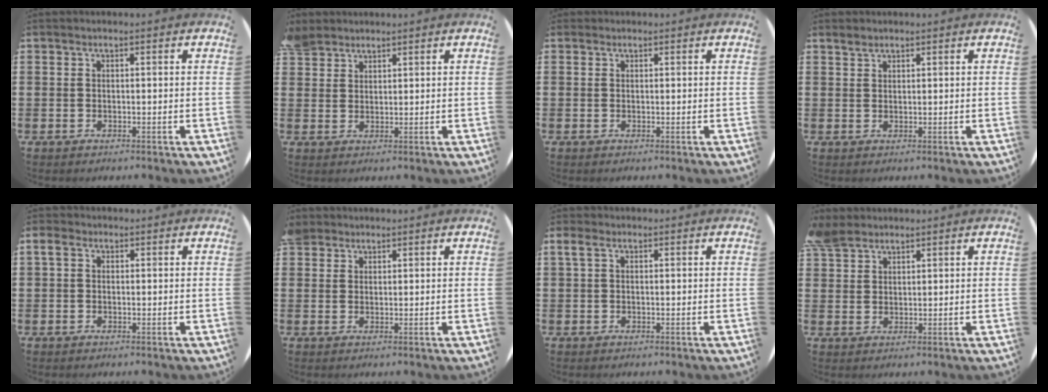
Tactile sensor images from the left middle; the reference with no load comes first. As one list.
[{"total": 2.8, "force": [2.6, 1.1, 0.2], "torque": [-0.011, 0.001, 0.052]}, {"total": 0.0}, {"total": 1.3, "force": [1.1, 0.5, 0.1], "torque": [0.004, -0.001, 0.021]}, {"total": 1.3, "force": [0.4, 1.0, 0.7], "torque": [-0.008, 0.005, 0.004]}, {"total": 1.9, "force": [1.7, 0.9, -0.1], "torque": [-0.003, 0.004, 0.034]}, {"total": 1.2, "force": [0.4, 0.8, 0.8], "torque": [-0.019, 0.006, 0.007]}, {"total": 3.6, "force": [3.1, 1.7, 0.8], "torque": [-0.024, 0.001, 0.061]}]